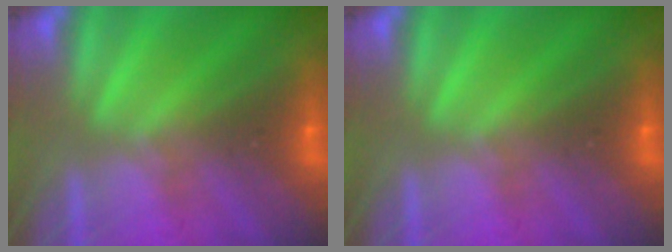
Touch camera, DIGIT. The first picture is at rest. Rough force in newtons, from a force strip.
{"total": 0.0}